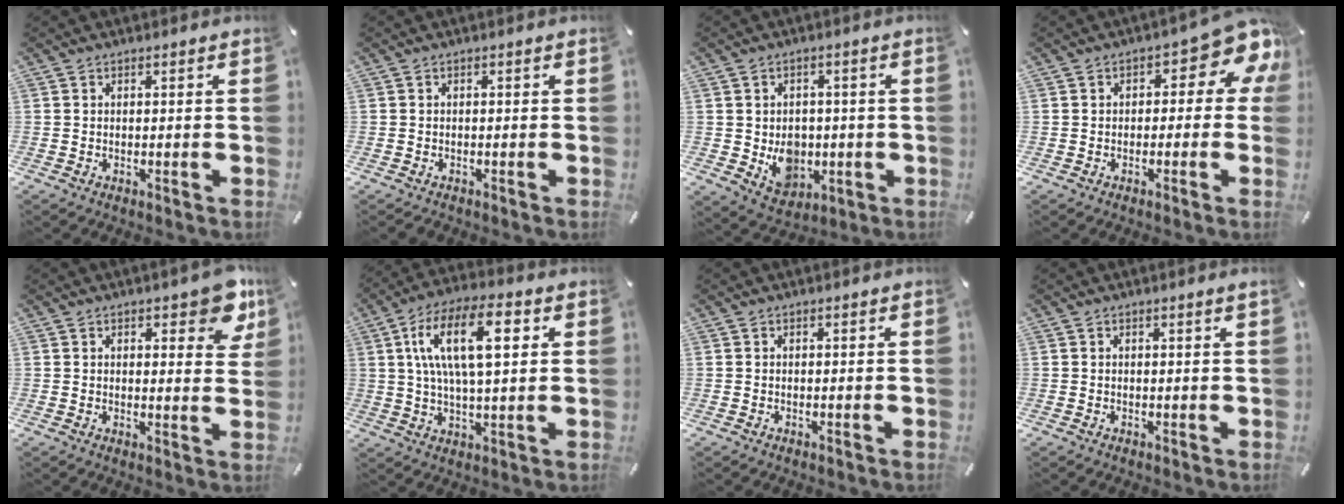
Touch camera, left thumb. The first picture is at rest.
{"total": 0.6, "force": [-0.4, 0.3, 0.2], "torque": [-0.004, 0.000, -0.010]}
{"total": 8.0, "force": [-0.8, 7.0, 3.8], "torque": [-0.053, 0.003, -0.009]}
{"total": 9.3, "force": [4.3, 4.5, 6.9], "torque": [-0.081, -0.034, 0.070]}
{"total": 8.0, "force": [4.8, 3.4, 5.4], "torque": [-0.057, -0.026, 0.077]}
{"total": 15.9, "force": [4.9, 6.2, 13.8], "torque": [-0.260, 0.002, 0.075]}
{"total": 0.0}
{"total": 0.8, "force": [0.3, 0.0, 0.7], "torque": [-0.014, -0.001, 0.005]}